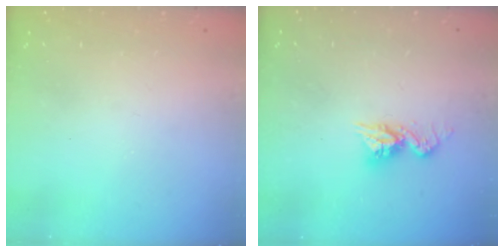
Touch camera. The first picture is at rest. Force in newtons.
{"total": 8.9, "press": 8.9, "slide": 0.6}